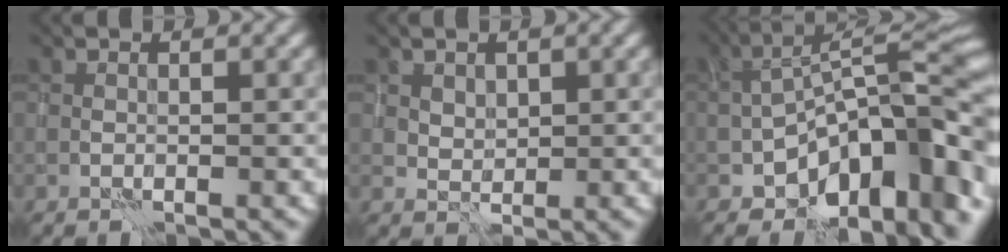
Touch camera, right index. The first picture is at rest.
{"total": 1.3, "force": [0.8, 1.0, 0.3], "torque": [-0.004, -0.004, 0.017]}
{"total": 15.2, "force": [-6.0, 7.0, 12.1], "torque": [-0.157, 0.008, -0.090]}